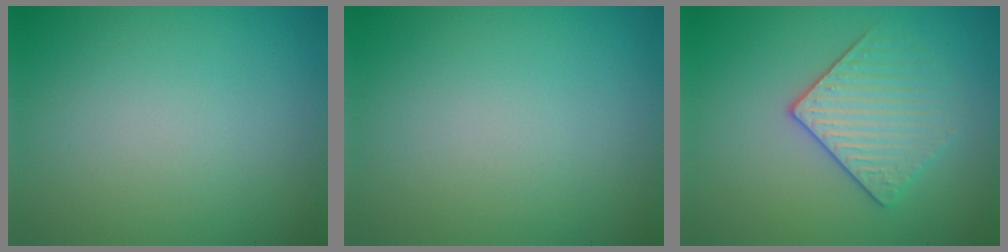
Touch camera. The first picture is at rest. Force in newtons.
{"total": 0.0}
{"total": 3.2, "press": 3.0, "slide": 1.2}